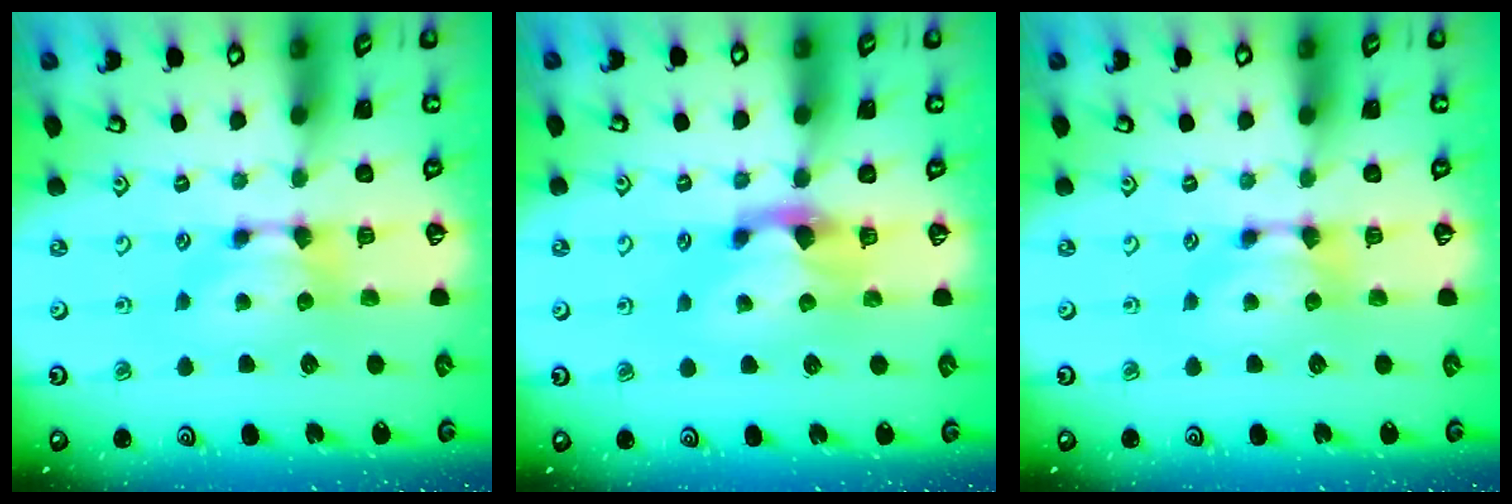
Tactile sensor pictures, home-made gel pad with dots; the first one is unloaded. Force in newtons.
{"total": 2.2, "press": 1.8, "slide": 1.2}
{"total": 0.0}